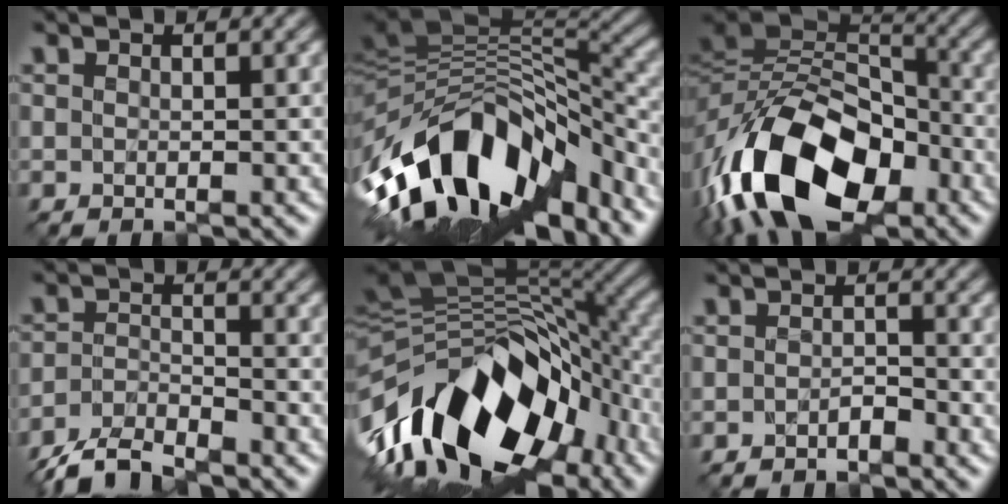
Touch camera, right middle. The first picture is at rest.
{"total": 14.4, "force": [-7.2, 6.8, 10.4], "torque": [-0.184, 0.014, -0.119]}
{"total": 15.4, "force": [-7.3, 8.6, 10.4], "torque": [-0.204, 0.000, -0.144]}
{"total": 4.5, "force": [-4.3, 0.7, 1.0], "torque": [-0.027, -0.008, -0.086]}
{"total": 15.7, "force": [-6.6, 8.3, 11.6], "torque": [-0.194, 0.017, -0.115]}
{"total": 0.9, "force": [-0.9, 0.0, 0.3], "torque": [-0.008, -0.002, -0.013]}